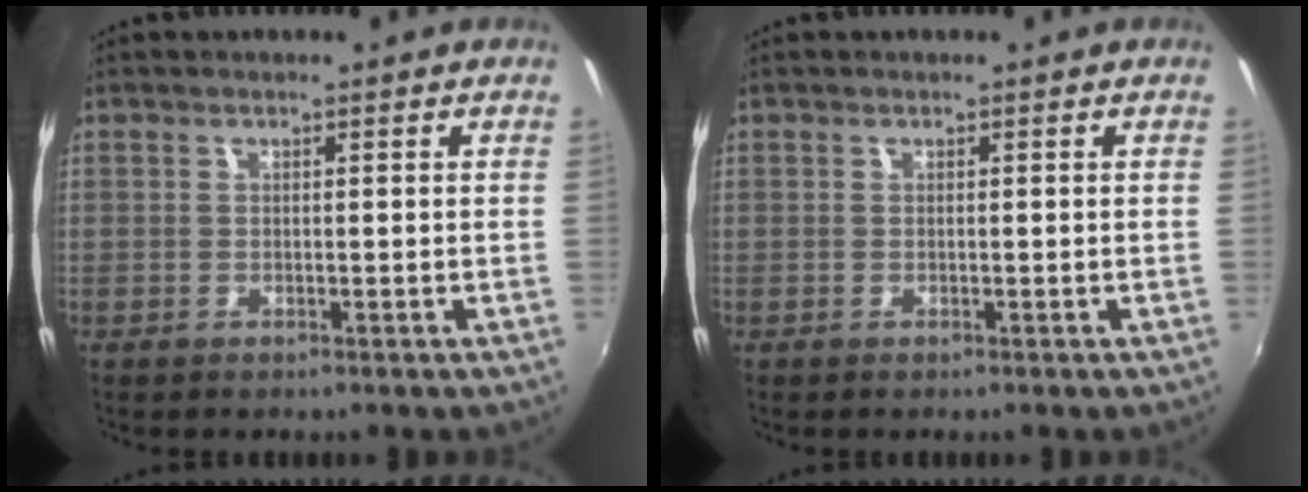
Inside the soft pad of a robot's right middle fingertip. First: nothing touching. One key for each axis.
{"total": 0.0}